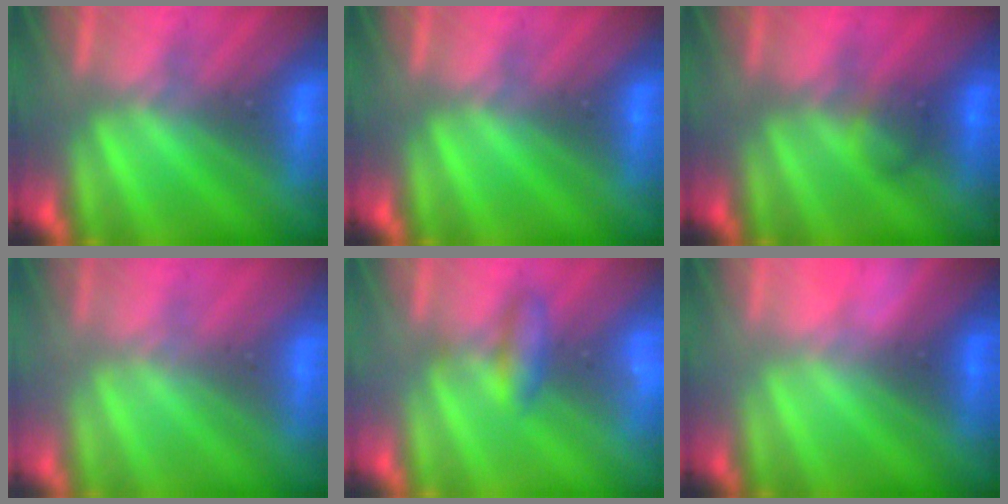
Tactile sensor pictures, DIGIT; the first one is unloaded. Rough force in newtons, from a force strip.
{"total": 0.0}
{"total": 2.2}
{"total": 3.1}
{"total": 2.0}
{"total": 2.7}